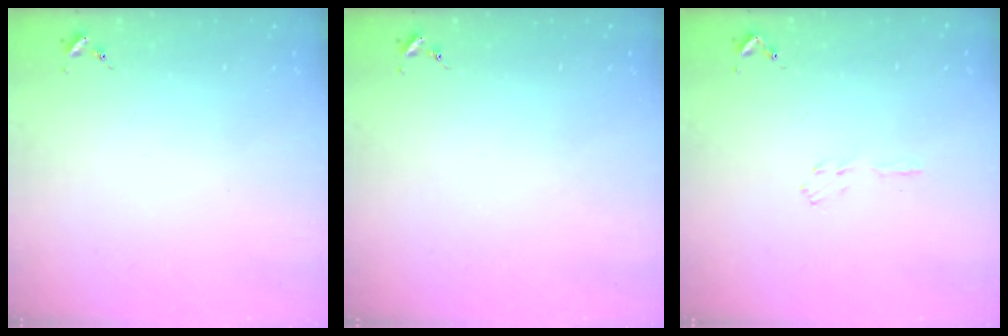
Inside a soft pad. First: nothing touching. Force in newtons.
{"total": 0.0}
{"total": 3.5, "press": 3.5, "slide": 0.4}